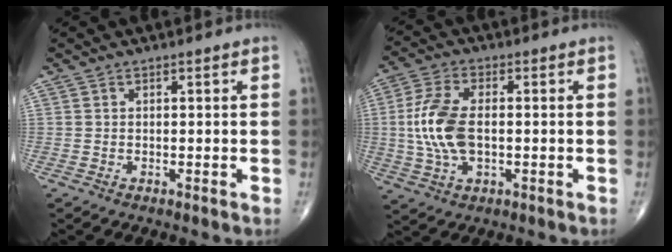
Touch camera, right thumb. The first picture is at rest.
{"total": 11.1, "force": [-0.2, 5.8, 9.4], "torque": [-0.203, 0.008, -0.005]}